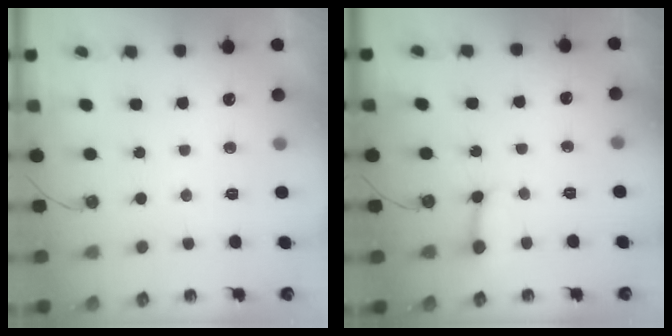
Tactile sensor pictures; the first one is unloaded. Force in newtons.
{"total": 5.3, "press": 5.2, "slide": 0.6}